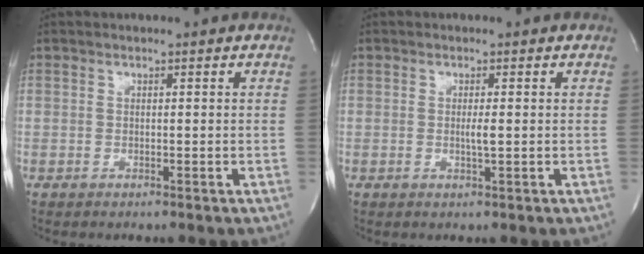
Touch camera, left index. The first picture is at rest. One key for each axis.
{"total": 1.4, "fx": -0.2, "fy": -0.1, "fz": 1.4, "tx": -0.035, "ty": -0.006, "tz": -0.002}